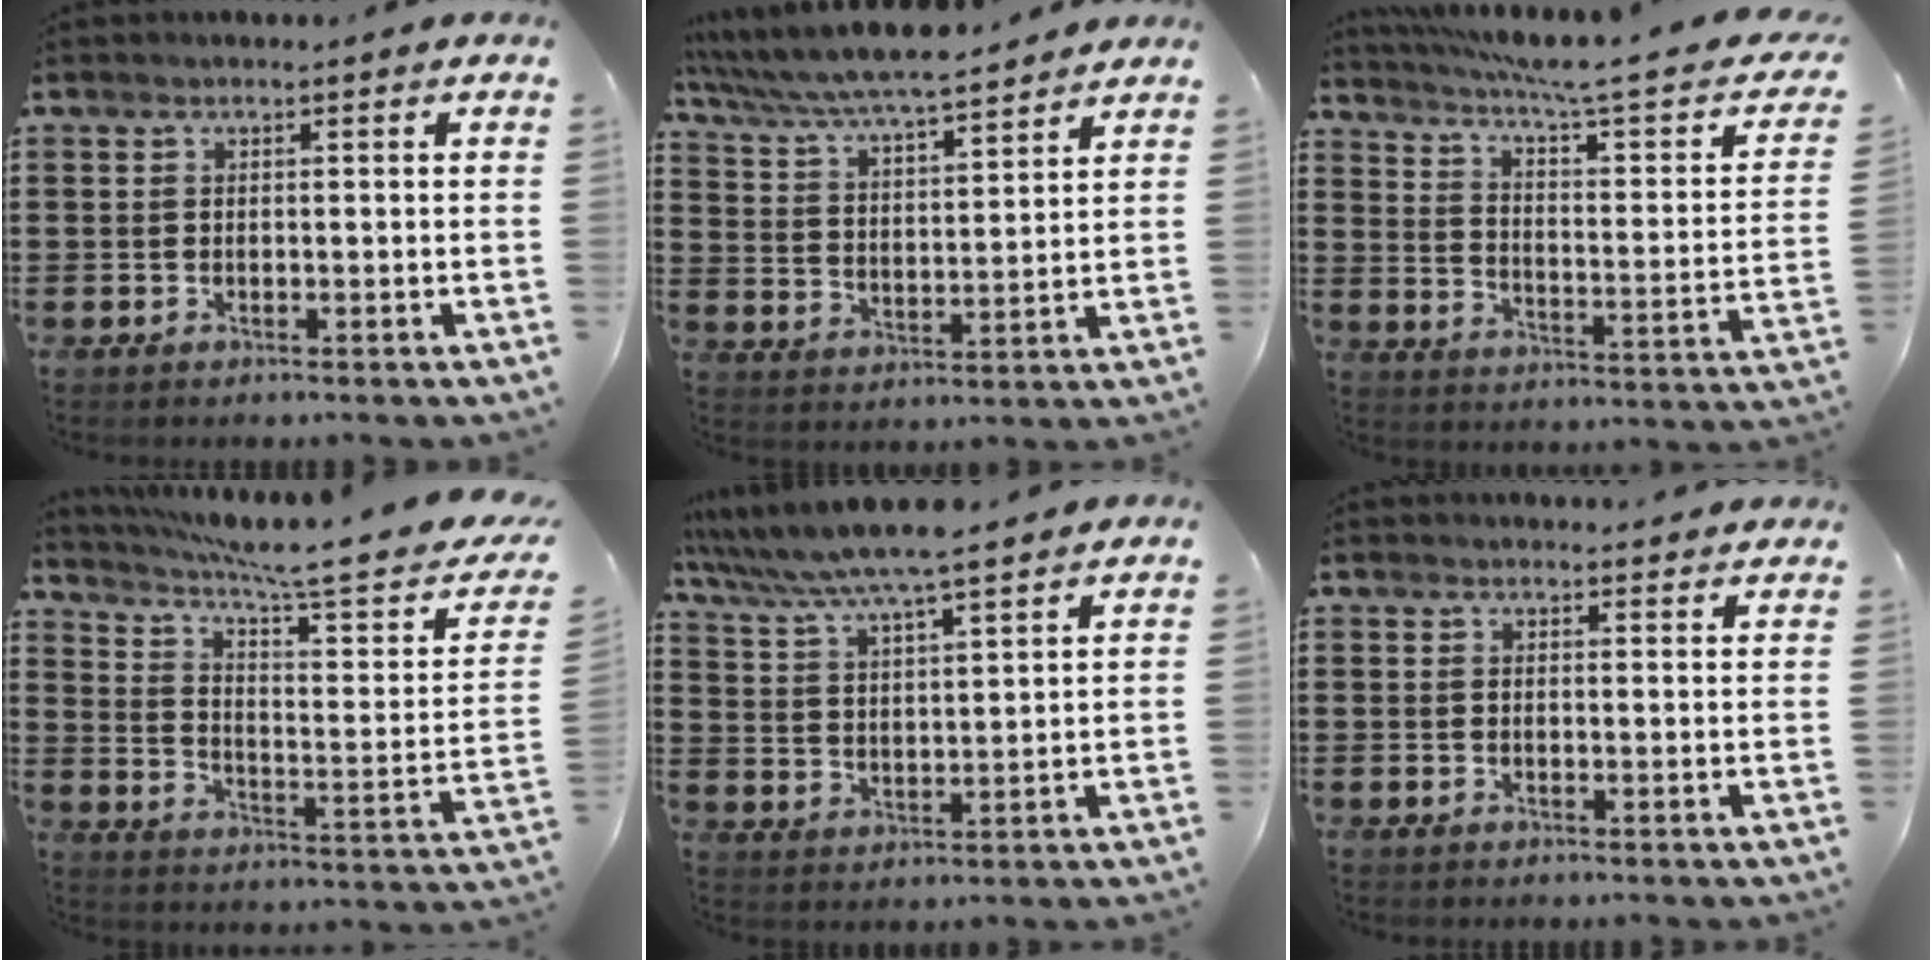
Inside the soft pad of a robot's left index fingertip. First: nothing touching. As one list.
[{"total": 6.1, "force": [5.8, 0.1, 1.9], "torque": [-0.062, -0.037, 0.096]}, {"total": 6.8, "force": [4.8, -0.2, 4.8], "torque": [-0.103, -0.040, 0.072]}, {"total": 8.8, "force": [7.0, 0.3, 5.4], "torque": [-0.116, -0.052, 0.108]}, {"total": 6.9, "force": [6.3, -0.2, 3.0], "torque": [-0.081, -0.031, 0.107]}, {"total": 1.9, "force": [1.9, 0.2, 0.1], "torque": [-0.006, 0.000, 0.036]}]